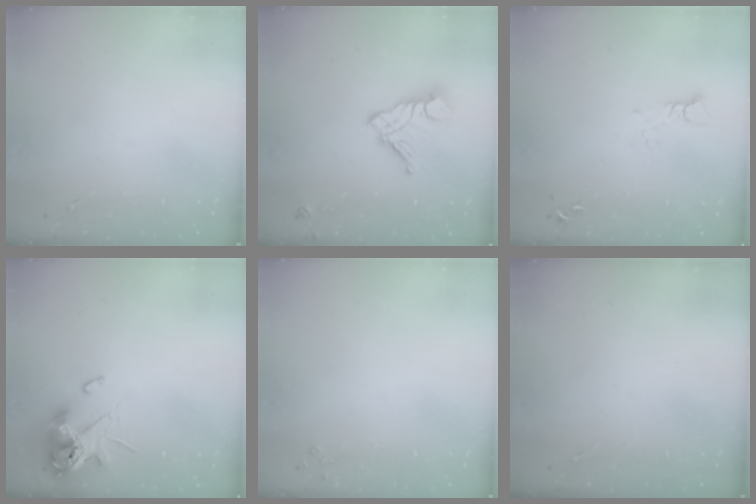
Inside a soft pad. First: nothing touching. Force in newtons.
{"total": 13.5, "press": 13.4, "slide": 1.3}
{"total": 3.2, "press": 3.1, "slide": 0.4}
{"total": 12.6, "press": 12.5, "slide": 2.0}
{"total": 2.7, "press": 2.7, "slide": 0.3}
{"total": 0.0}